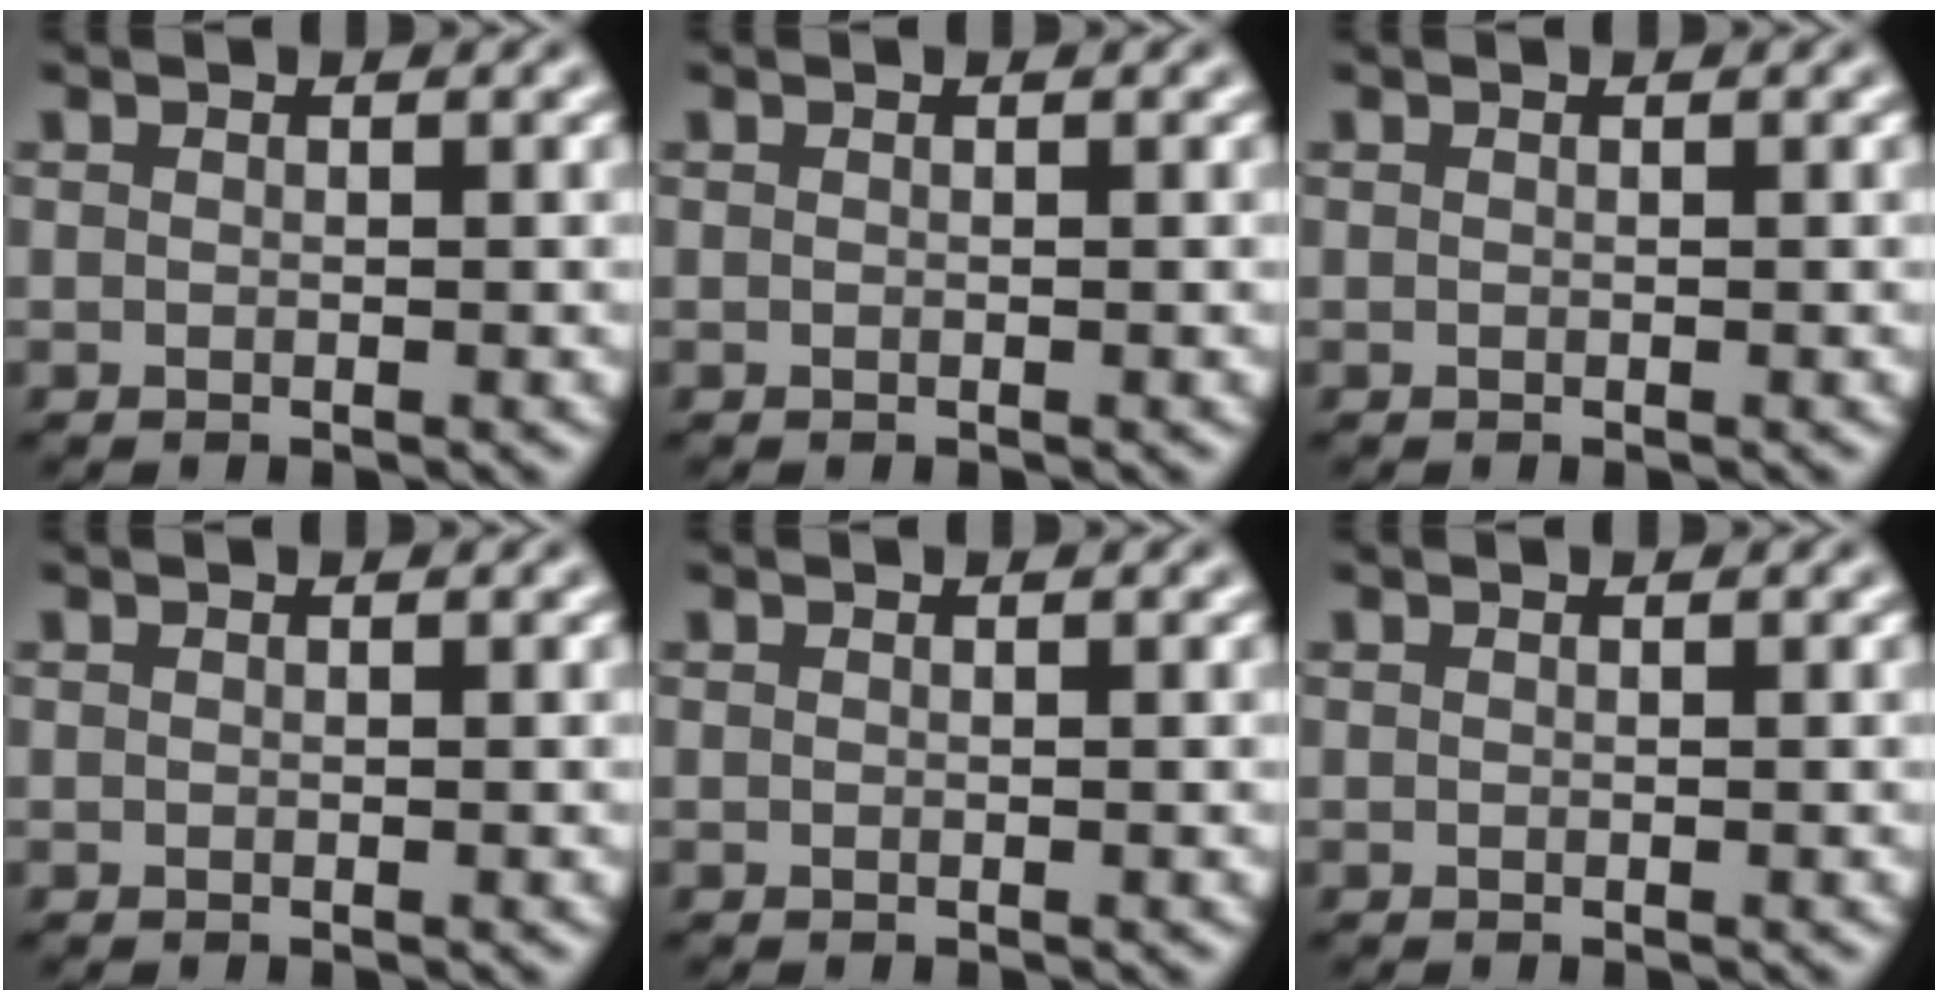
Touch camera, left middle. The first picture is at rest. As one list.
[{"total": 0.0}, {"total": 0.0}, {"total": 0.0}, {"total": 0.0}, {"total": 0.0}]